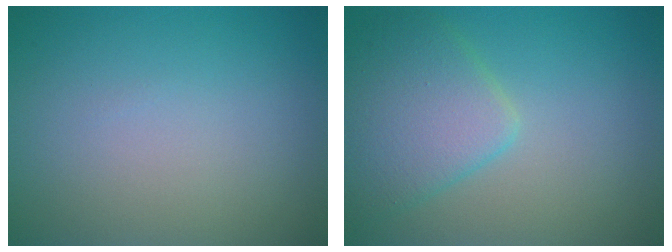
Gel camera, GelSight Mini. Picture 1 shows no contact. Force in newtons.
{"total": 4.8, "press": 4.8, "slide": 0.1}